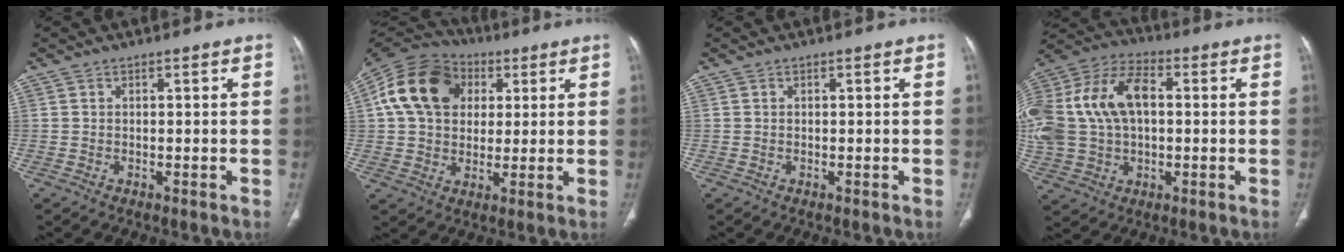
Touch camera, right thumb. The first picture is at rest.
{"total": 17.1, "force": [4.4, 12.9, 10.2], "torque": [-0.181, 0.015, 0.069]}
{"total": 0.0}
{"total": 24.3, "force": [3.0, 15.9, 18.1], "torque": [-0.420, 0.039, 0.059]}